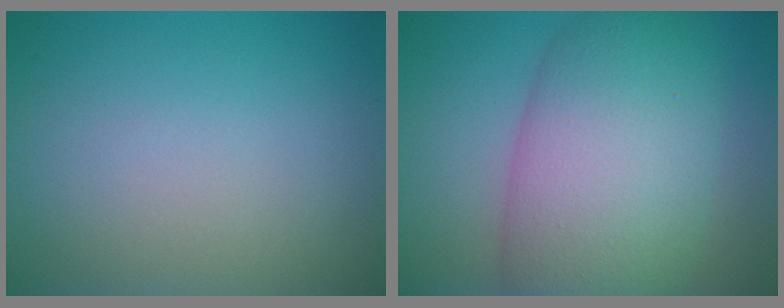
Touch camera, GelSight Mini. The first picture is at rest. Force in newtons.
{"total": 11.4, "press": 11.4, "slide": 0.5}